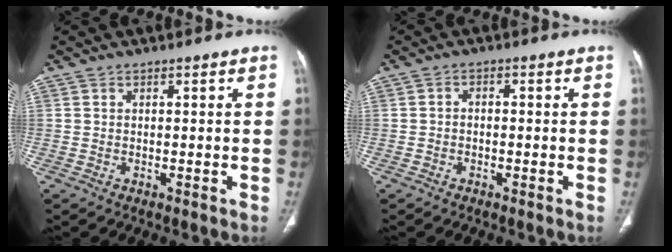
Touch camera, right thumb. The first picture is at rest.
{"total": 1.2, "force": [-0.4, 0.8, 0.7], "torque": [-0.007, 0.006, -0.008]}